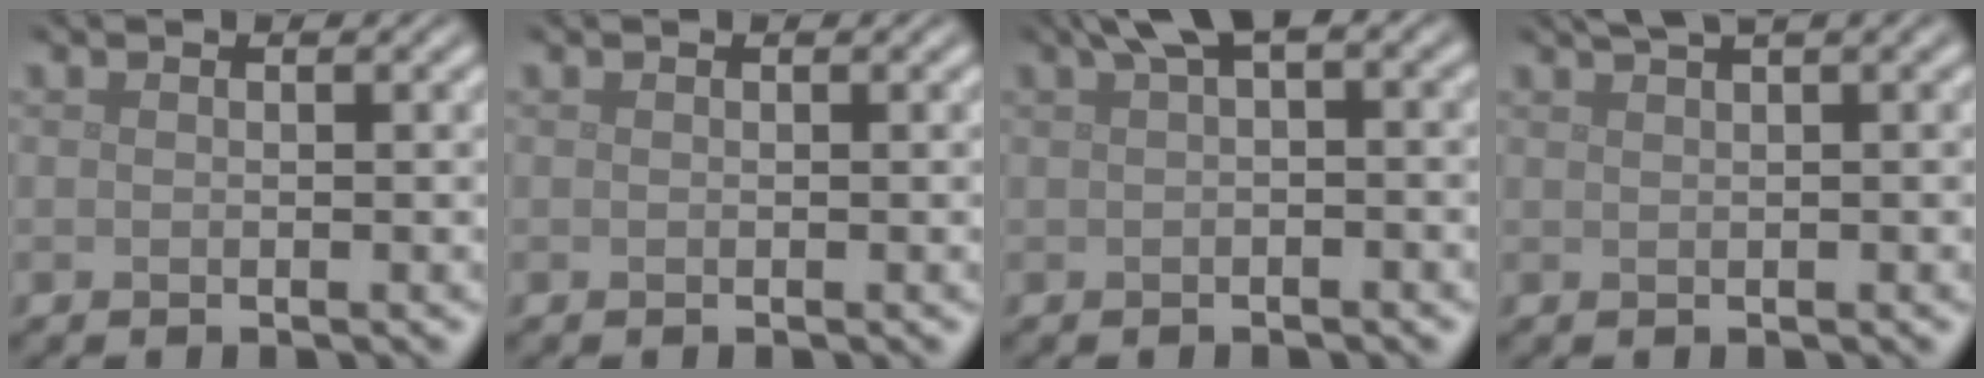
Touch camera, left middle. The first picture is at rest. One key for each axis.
{"total": 0.0}
{"total": 3.3, "fx": 1.2, "fy": 0.8, "fz": 2.9, "tx": -0.041, "ty": 0.012, "tz": 0.016}
{"total": 4.9, "fx": 2.8, "fy": 1.8, "fz": 3.6, "tx": -0.031, "ty": 0.029, "tz": 0.020}